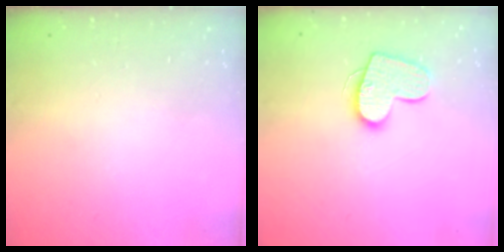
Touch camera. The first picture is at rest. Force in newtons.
{"total": 12.4, "press": 12.4, "slide": 0.7}